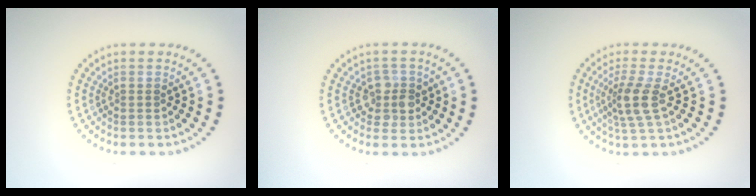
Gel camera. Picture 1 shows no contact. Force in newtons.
{"total": 2.3, "press": 2.0, "slide": 1.1}
{"total": 3.0, "press": 2.3, "slide": 1.9}